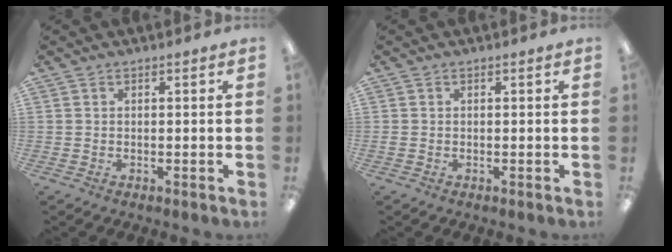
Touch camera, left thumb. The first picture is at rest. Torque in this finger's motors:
{"motor_torque": [-0.02, -0.01, 0.00, -0.01, 0.00]}